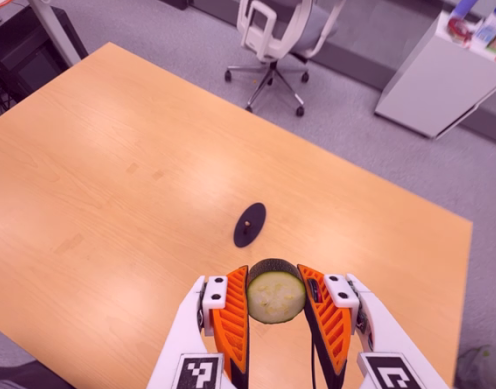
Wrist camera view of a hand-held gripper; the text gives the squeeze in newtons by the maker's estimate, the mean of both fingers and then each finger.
{"total": 10.5, "left": 9.8, "right": 11.2}